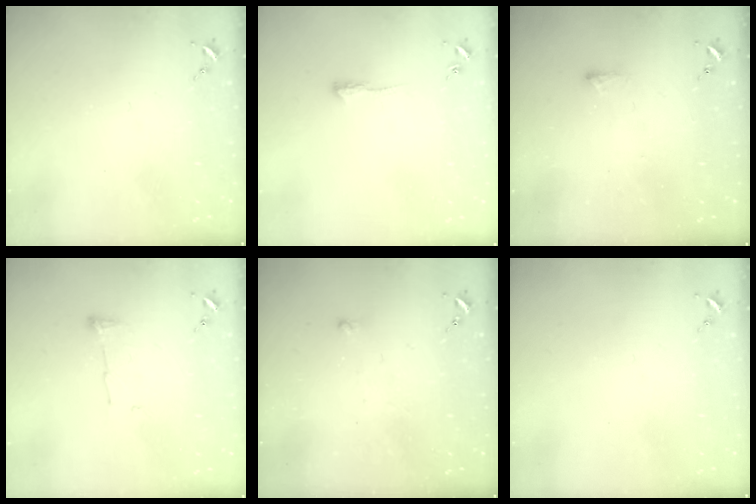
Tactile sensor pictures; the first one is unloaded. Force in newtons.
{"total": 3.5, "press": 3.5, "slide": 0.6}
{"total": 2.5, "press": 2.4, "slide": 0.5}
{"total": 5.4, "press": 5.4, "slide": 0.6}
{"total": 2.5, "press": 2.5, "slide": 0.5}
{"total": 0.0}